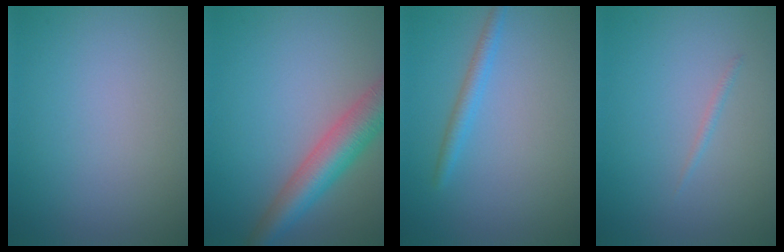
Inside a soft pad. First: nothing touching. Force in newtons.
{"total": 5.9, "press": 5.9, "slide": 0.2}
{"total": 1.7, "press": 1.7, "slide": 0.1}
{"total": 0.5, "press": 0.5, "slide": 0.1}